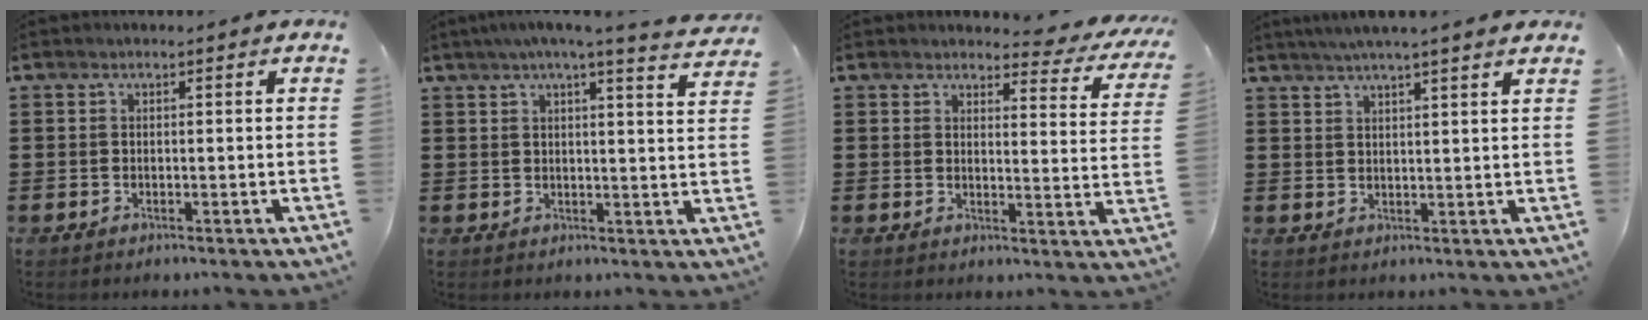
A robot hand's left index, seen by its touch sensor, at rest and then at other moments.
{"total": 4.4, "force": [3.6, -0.7, 2.4], "torque": [-0.061, -0.015, 0.060]}
{"total": 4.1, "force": [3.7, 0.8, 1.5], "torque": [-0.030, -0.021, 0.061]}
{"total": 3.6, "force": [3.2, -0.5, 1.4], "torque": [-0.037, -0.005, 0.057]}